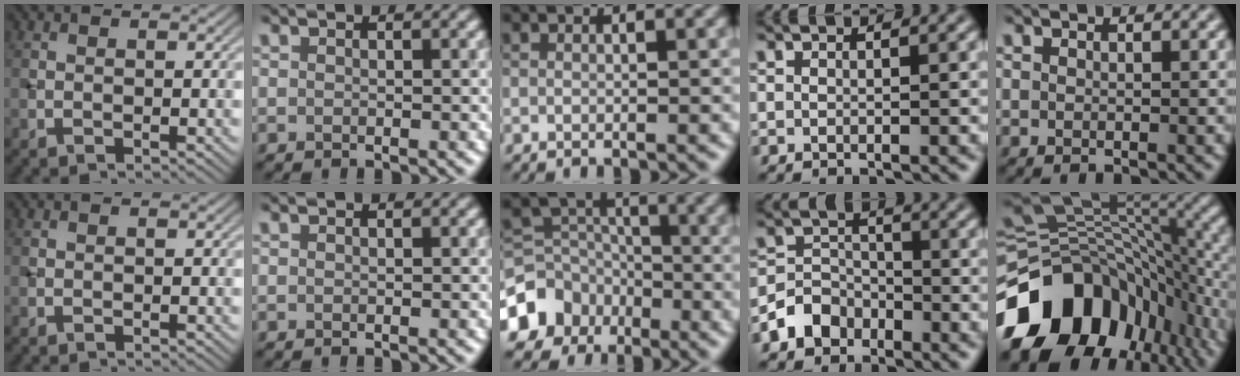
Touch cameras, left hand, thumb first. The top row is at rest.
{"middle": {"total": 10.7, "force": [-6.1, 8.4, 2.2], "torque": [-0.044, -0.030, -0.126]}, "ring": {"total": 3.7, "force": [-2.2, 2.7, 1.0], "torque": [-0.015, 0.004, -0.046]}, "little": {"total": 15.5, "force": [-6.8, 10.6, 8.9], "torque": [-0.172, 0.009, -0.120]}}